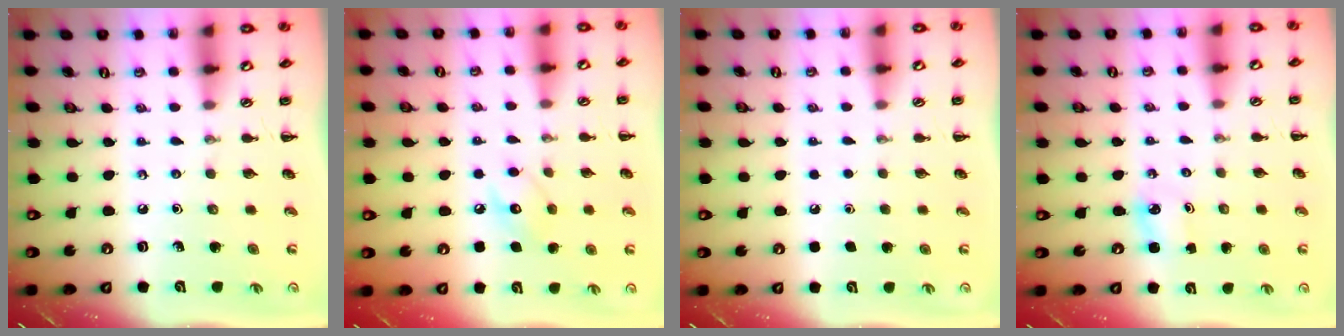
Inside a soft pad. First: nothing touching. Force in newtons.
{"total": 8.0, "press": 7.9, "slide": 1.3}
{"total": 1.6, "press": 1.6, "slide": 0.1}
{"total": 1.9, "press": 1.8, "slide": 0.3}